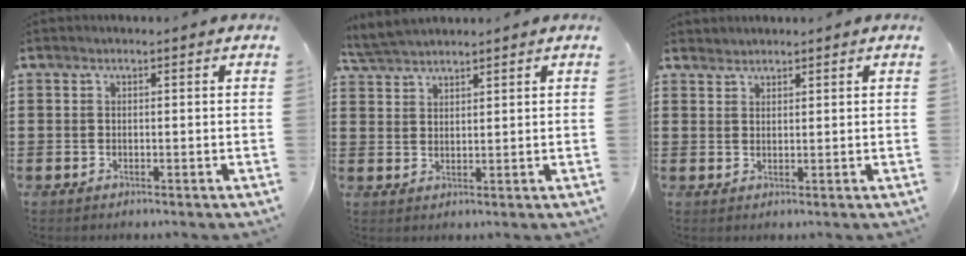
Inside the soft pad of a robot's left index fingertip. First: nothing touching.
{"total": 3.8, "force": [3.6, 0.5, 1.0], "torque": [-0.031, -0.003, 0.069]}
{"total": 1.6, "force": [1.5, 0.3, -0.3], "torque": [0.001, 0.001, 0.031]}